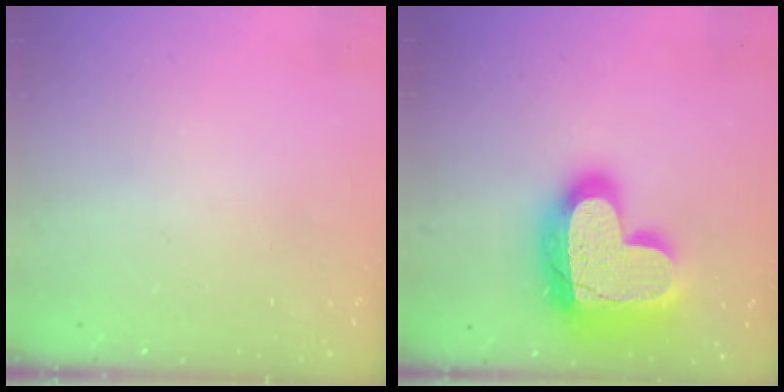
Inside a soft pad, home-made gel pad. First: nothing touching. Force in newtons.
{"total": 26.4, "press": 26.3, "slide": 2.0}